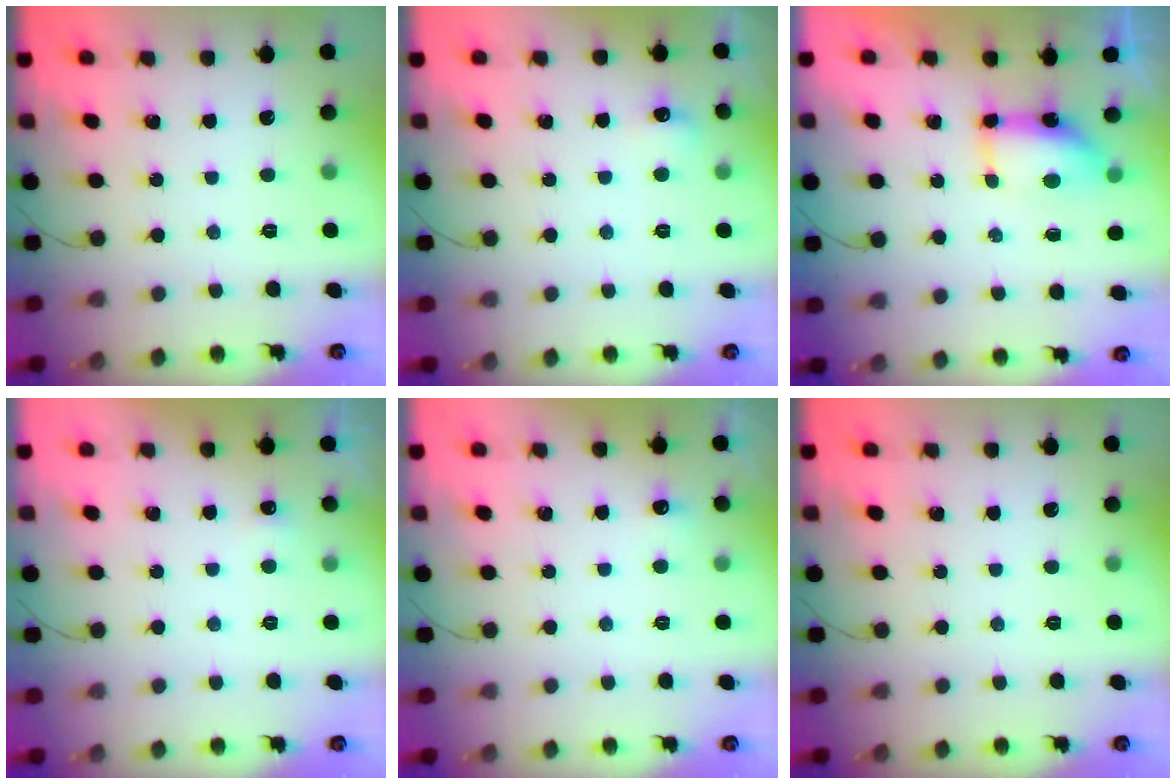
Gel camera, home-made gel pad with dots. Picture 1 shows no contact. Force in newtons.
{"total": 5.4, "press": 5.2, "slide": 1.3}
{"total": 7.3, "press": 7.3, "slide": 0.7}
{"total": 11.2, "press": 2.2, "slide": 11.0}
{"total": 3.7, "press": 3.6, "slide": 1.1}
{"total": 0.0}